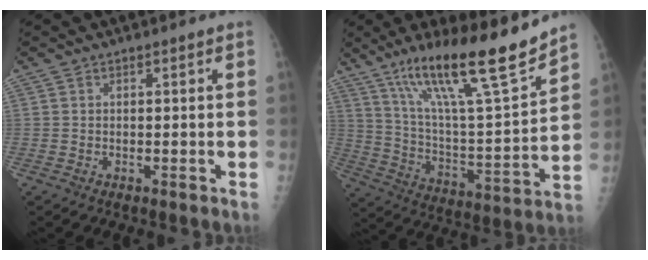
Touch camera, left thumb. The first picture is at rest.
{"total": 22.3, "force": [15.8, 2.7, 15.6], "torque": [-0.240, -0.070, 0.276]}